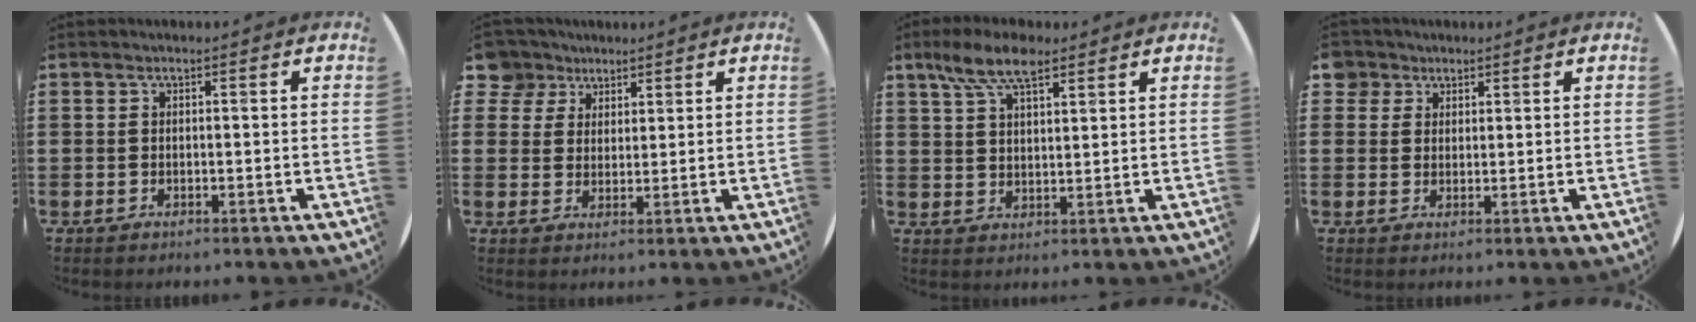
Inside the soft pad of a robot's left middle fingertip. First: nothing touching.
{"total": 4.9, "force": [3.7, 3.3, 0.3], "torque": [-0.018, 0.002, 0.070]}
{"total": 7.6, "force": [5.4, 2.8, 4.5], "torque": [-0.093, -0.003, 0.097]}
{"total": 3.2, "force": [2.2, 2.3, 0.1], "torque": [0.005, 0.004, 0.041]}